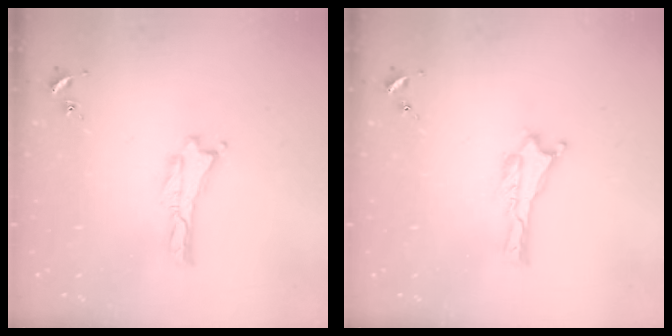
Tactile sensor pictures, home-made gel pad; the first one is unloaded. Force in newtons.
{"total": 0.0}